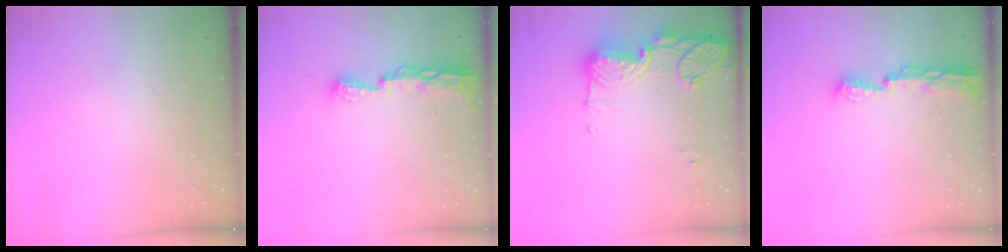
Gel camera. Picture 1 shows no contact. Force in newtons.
{"total": 8.2, "press": 8.2, "slide": 1.0}
{"total": 14.7, "press": 14.7, "slide": 1.4}
{"total": 10.6, "press": 9.1, "slide": 5.5}